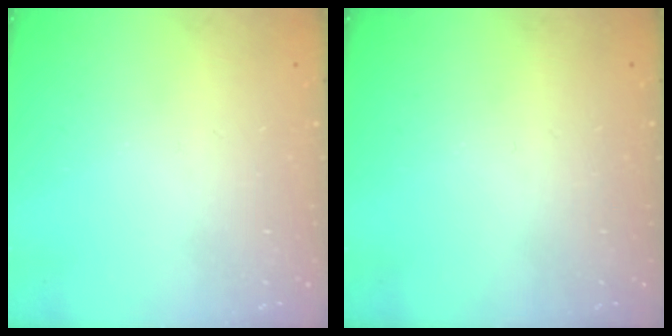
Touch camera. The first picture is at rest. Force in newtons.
{"total": 0.0}